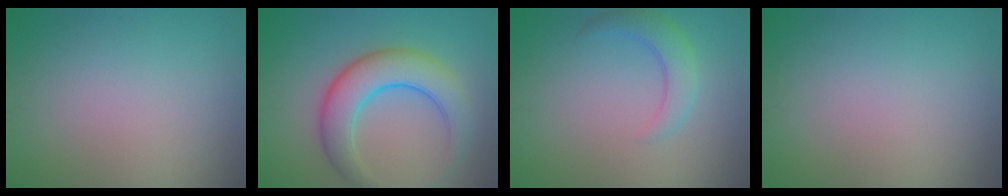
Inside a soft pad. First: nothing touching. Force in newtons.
{"total": 6.2, "press": 6.2, "slide": 0.2}
{"total": 2.9, "press": 2.9, "slide": 0.2}
{"total": 0.0}